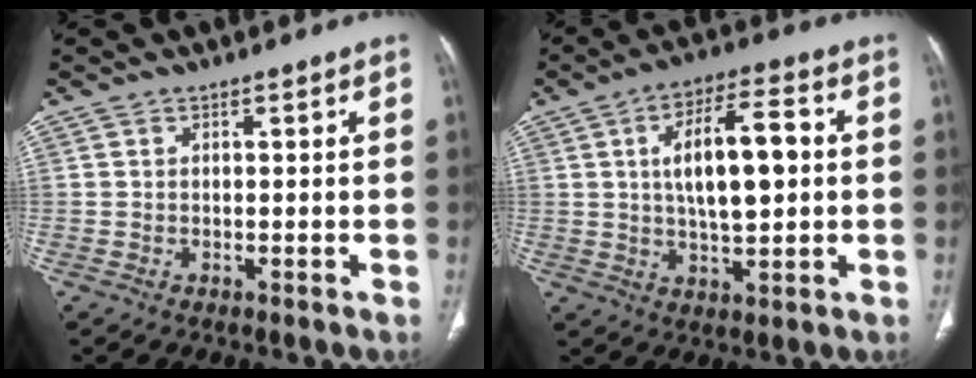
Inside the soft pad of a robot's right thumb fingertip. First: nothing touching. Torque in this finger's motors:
{"motor_torque": [-0.66, 1.93, 0.57, 0.77, 0.39]}